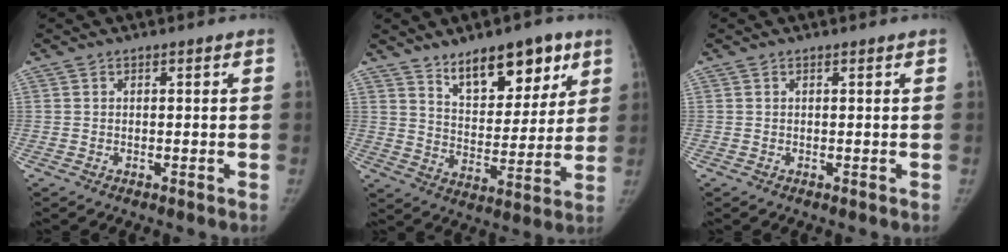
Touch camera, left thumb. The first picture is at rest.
{"total": 15.0, "force": [9.4, 7.2, 9.3], "torque": [-0.085, -0.054, 0.155]}
{"total": 0.0}